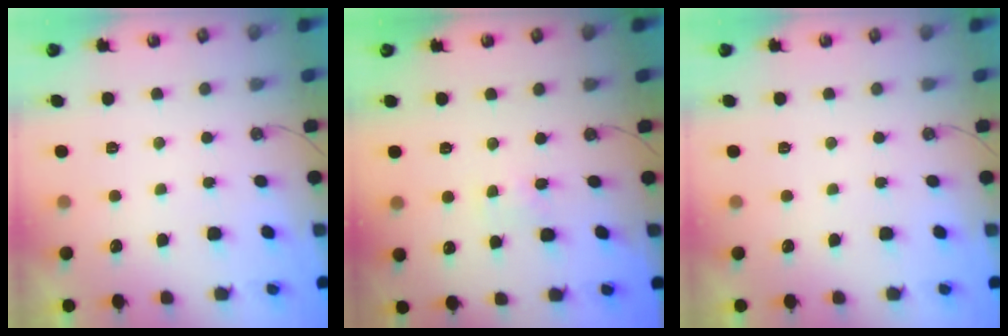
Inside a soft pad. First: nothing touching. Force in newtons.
{"total": 3.7, "press": 3.7, "slide": 0.5}
{"total": 0.0}